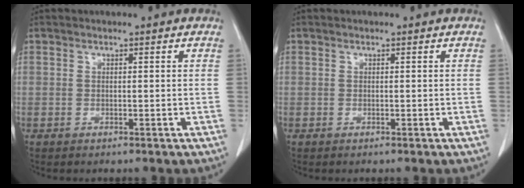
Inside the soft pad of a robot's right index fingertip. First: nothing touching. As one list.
[{"total": 0.0}]